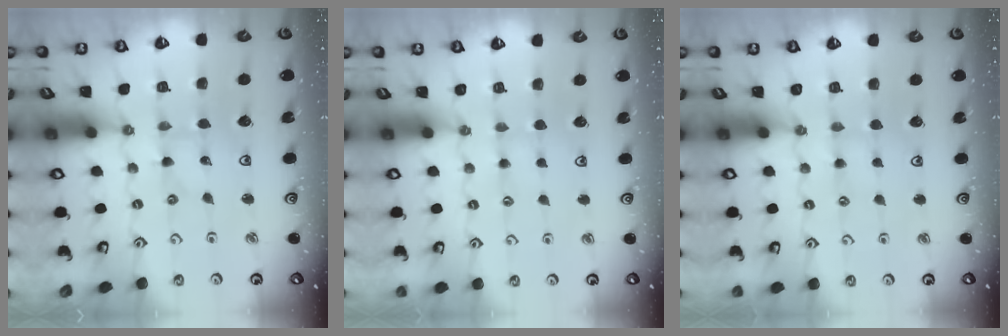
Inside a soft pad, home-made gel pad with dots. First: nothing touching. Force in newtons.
{"total": 2.1, "press": 2.1, "slide": 0.3}
{"total": 2.1, "press": 2.1, "slide": 0.4}